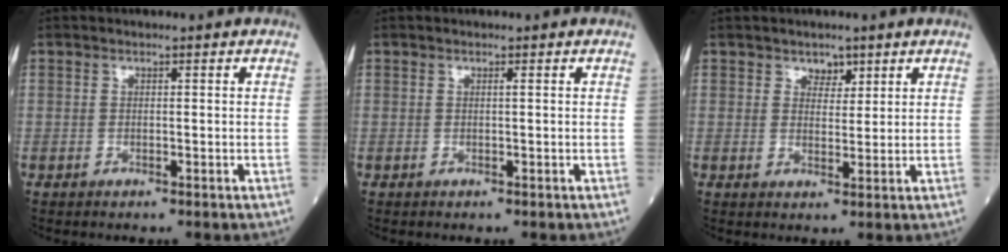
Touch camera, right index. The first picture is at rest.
{"total": 0.0}
{"total": 2.4, "force": [1.8, 1.4, 0.8], "torque": [-0.006, -0.002, 0.030]}